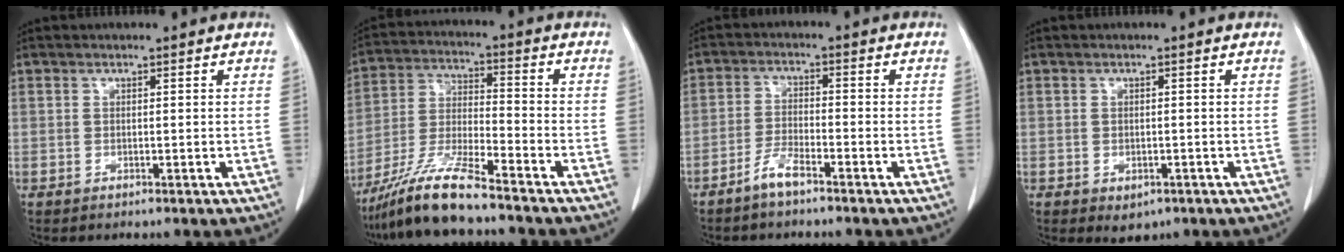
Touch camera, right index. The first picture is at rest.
{"total": 11.2, "force": [-9.0, 0.2, 6.7], "torque": [-0.139, -0.020, -0.172]}
{"total": 4.0, "force": [-3.1, 0.5, 2.4], "torque": [-0.052, -0.002, -0.064]}
{"total": 2.4, "force": [-1.2, 1.6, 1.3], "torque": [-0.012, -0.001, -0.004]}